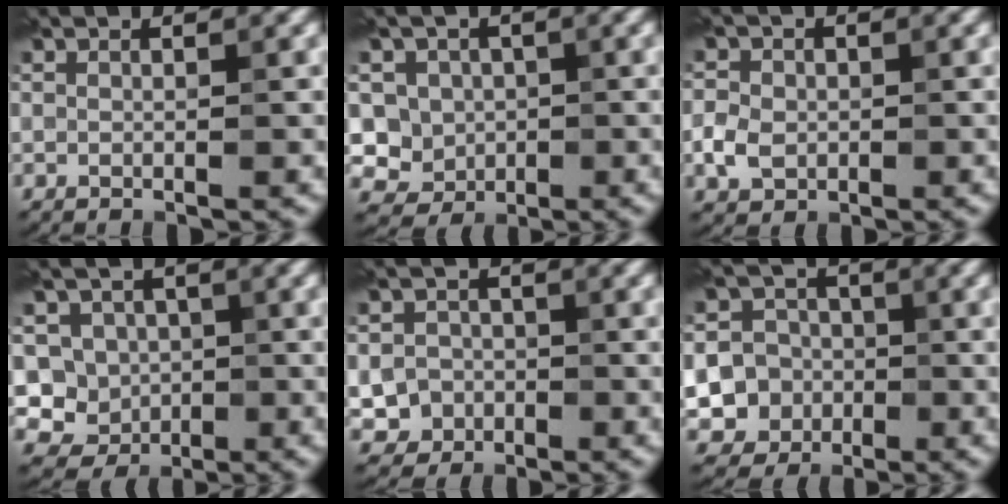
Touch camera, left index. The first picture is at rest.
{"total": 4.9, "force": [0.6, 4.5, 1.6], "torque": [-0.013, 0.006, -0.011]}
{"total": 2.7, "force": [-0.6, 2.3, 1.4], "torque": [-0.027, 0.000, -0.015]}
{"total": 5.7, "force": [0.2, 5.5, 1.7], "torque": [-0.006, 0.009, -0.026]}
{"total": 4.5, "force": [-1.7, 4.1, 0.8], "torque": [0.020, -0.003, -0.043]}
{"total": 10.4, "force": [-3.1, 9.6, 2.2], "torque": [-0.050, -0.016, -0.073]}